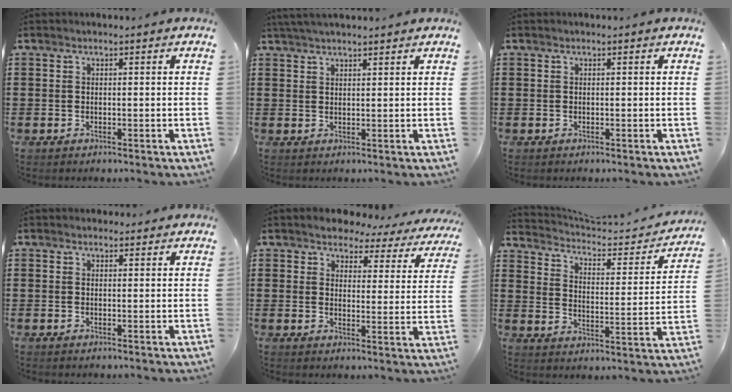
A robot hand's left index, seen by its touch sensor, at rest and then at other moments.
{"total": 2.5, "force": [2.4, 0.0, 0.8], "torque": [-0.020, 0.000, 0.046]}
{"total": 0.0}
{"total": 1.3, "force": [1.2, 0.6, 0.2], "torque": [-0.005, 0.005, 0.023]}
{"total": 4.1, "force": [3.8, 1.5, 0.6], "torque": [-0.029, -0.024, 0.061]}
{"total": 3.7, "force": [3.2, 1.1, 1.4], "torque": [-0.048, -0.024, 0.048]}